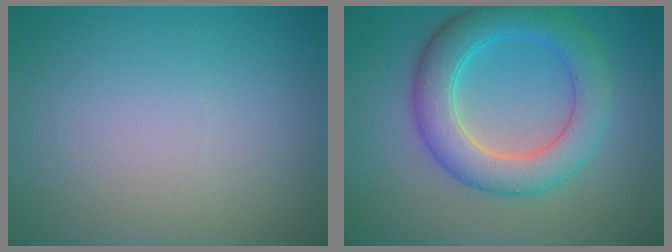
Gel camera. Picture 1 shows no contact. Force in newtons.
{"total": 6.0, "press": 6.0, "slide": 0.1}